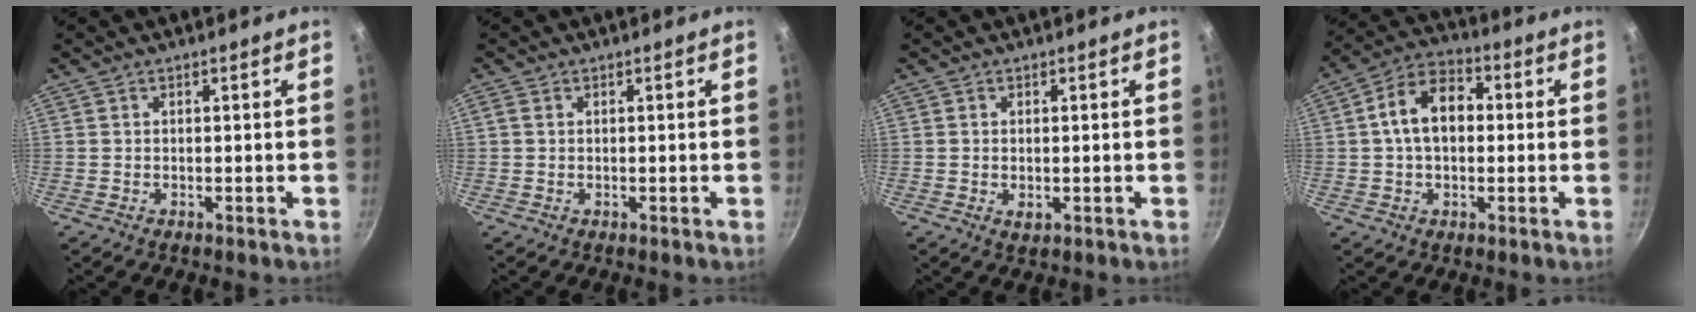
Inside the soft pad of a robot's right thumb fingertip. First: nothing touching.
{"total": 0.9, "force": [0.3, 0.7, 0.6], "torque": [-0.013, 0.003, 0.003]}
{"total": 1.9, "force": [-0.3, 1.2, 1.5], "torque": [-0.024, -0.005, -0.002]}
{"total": 11.0, "force": [0.9, 7.4, 8.1], "torque": [-0.112, 0.030, -0.001]}